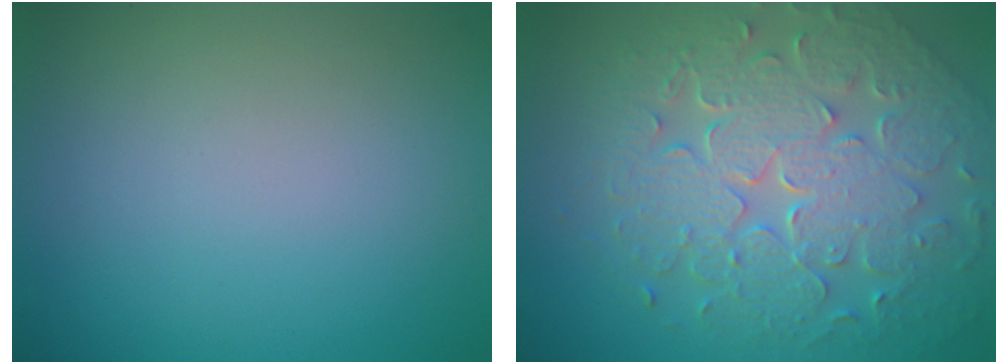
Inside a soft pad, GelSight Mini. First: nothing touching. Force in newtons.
{"total": 8.7, "press": 6.3, "slide": 6.1}